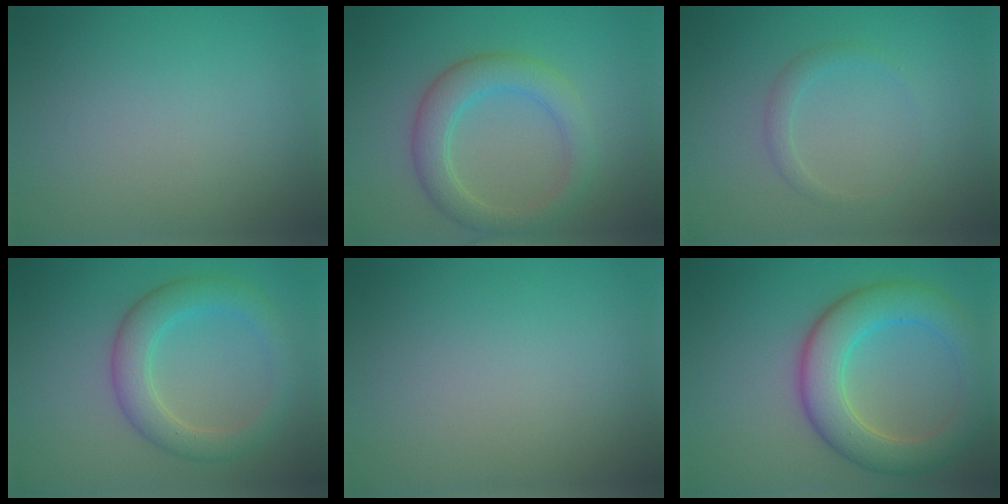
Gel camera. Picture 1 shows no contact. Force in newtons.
{"total": 4.1, "press": 4.1, "slide": 0.4}
{"total": 1.3, "press": 1.3, "slide": 0.0}
{"total": 4.3, "press": 4.3, "slide": 0.2}
{"total": 0.0}
{"total": 6.8, "press": 6.8, "slide": 0.5}